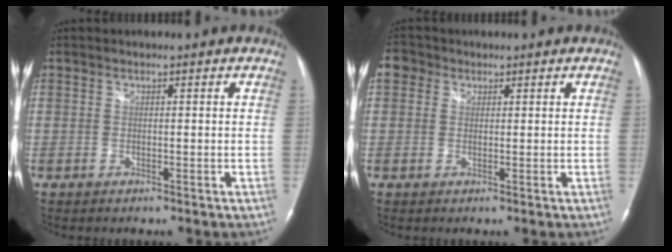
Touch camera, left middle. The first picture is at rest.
{"total": 2.8, "force": [1.2, 2.5, 0.8], "torque": [-0.015, 0.012, 0.019]}